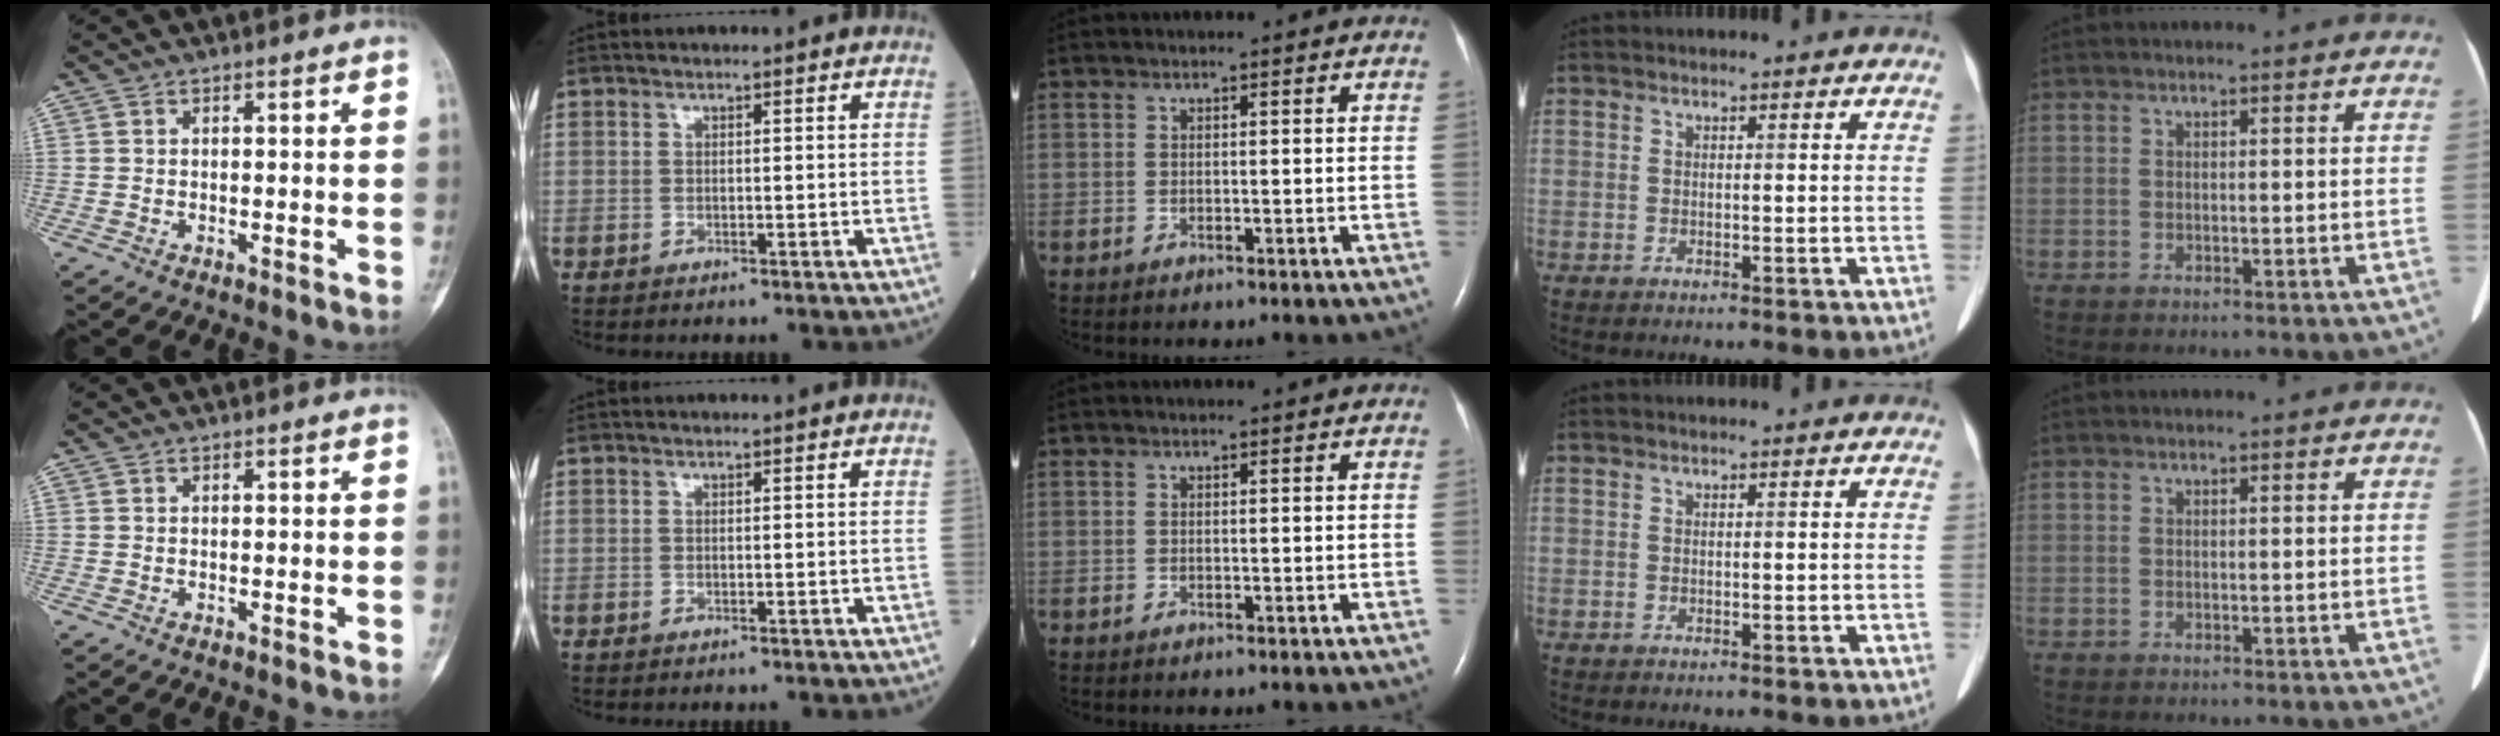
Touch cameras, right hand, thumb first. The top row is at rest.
{}